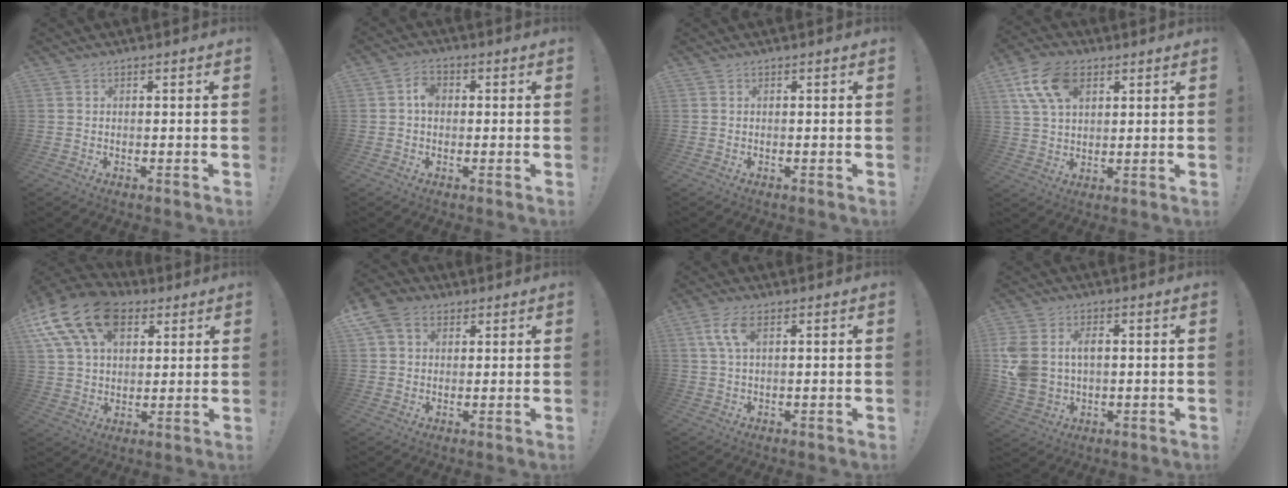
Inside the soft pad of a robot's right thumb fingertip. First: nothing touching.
{"total": 4.3, "force": [-0.1, 3.1, 2.9], "torque": [-0.040, 0.006, -0.004]}
{"total": 0.0}
{"total": 13.7, "force": [5.7, 8.5, 9.2], "torque": [-0.161, -0.011, 0.107]}
{"total": 18.7, "force": [9.0, 12.3, 10.8], "torque": [-0.193, -0.039, 0.167]}
{"total": 9.0, "force": [4.1, 6.7, 4.5], "torque": [-0.074, -0.007, 0.083]}
{"total": 6.2, "force": [2.1, 2.5, 5.3], "torque": [-0.096, 0.005, 0.038]}
{"total": 9.6, "force": [2.2, 7.4, 5.7], "torque": [-0.115, -0.006, 0.043]}